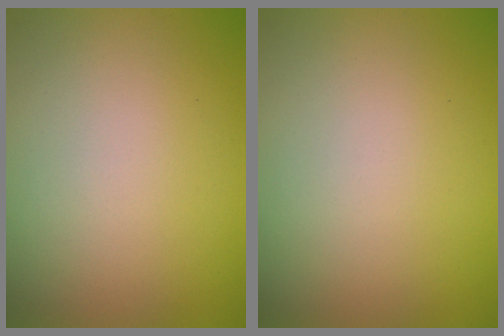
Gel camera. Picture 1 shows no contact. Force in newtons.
{"total": 0.0}